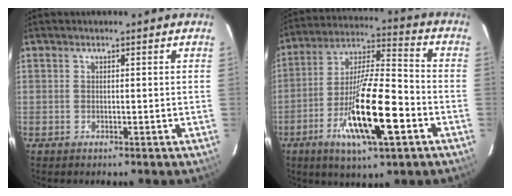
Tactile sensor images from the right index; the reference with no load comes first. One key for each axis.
{"total": 18.1, "fx": -7.1, "fy": 3.9, "fz": 16.2, "tx": -0.307, "ty": -0.012, "tz": -0.129}